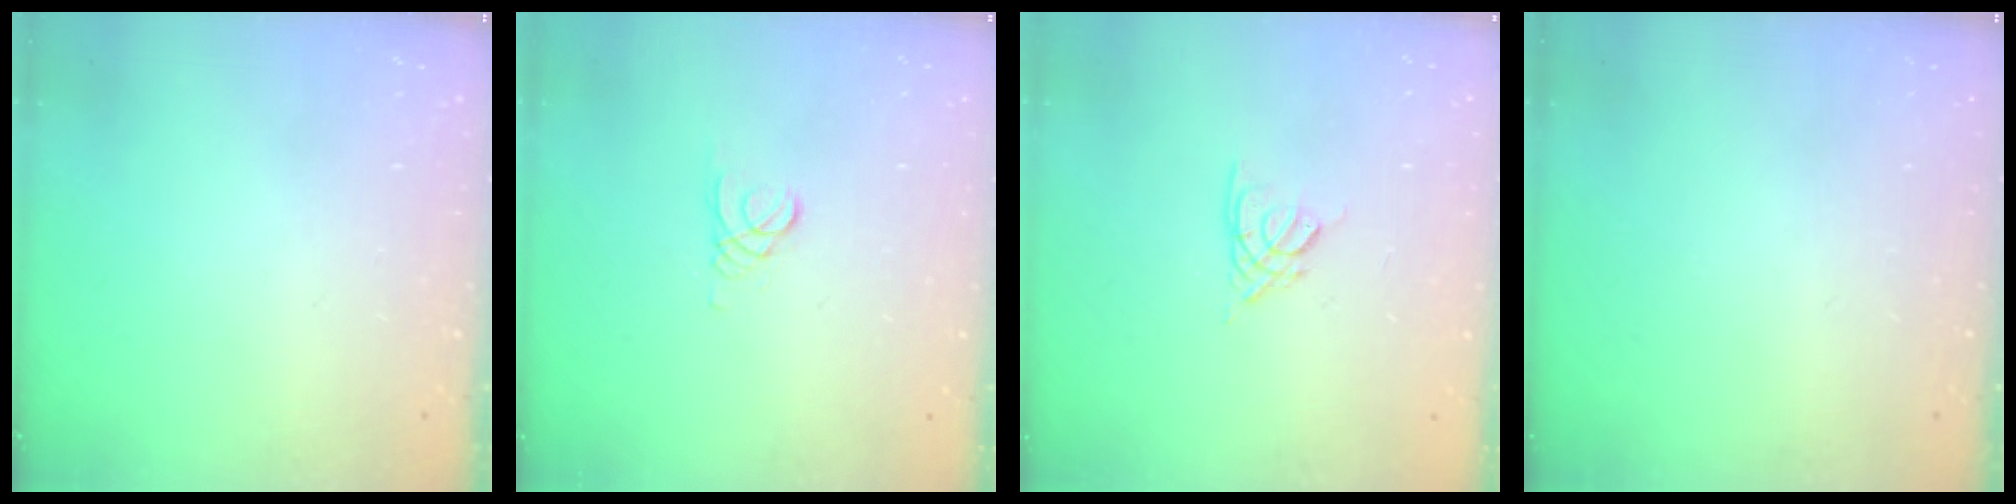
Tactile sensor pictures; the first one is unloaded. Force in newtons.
{"total": 1.5, "press": 1.5, "slide": 0.1}
{"total": 2.7, "press": 2.7, "slide": 0.4}
{"total": 0.0}